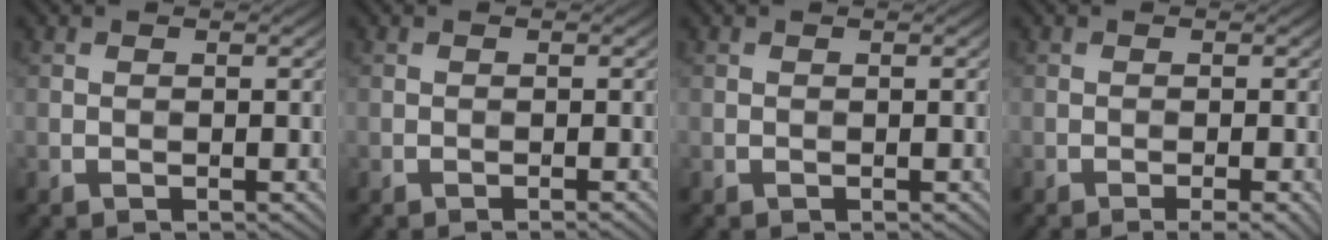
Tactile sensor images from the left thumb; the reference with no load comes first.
{"total": 0.0}
{"total": 0.0}
{"total": 2.2, "force": [-1.3, 0.3, 1.8], "torque": [-0.023, 0.006, -0.020]}